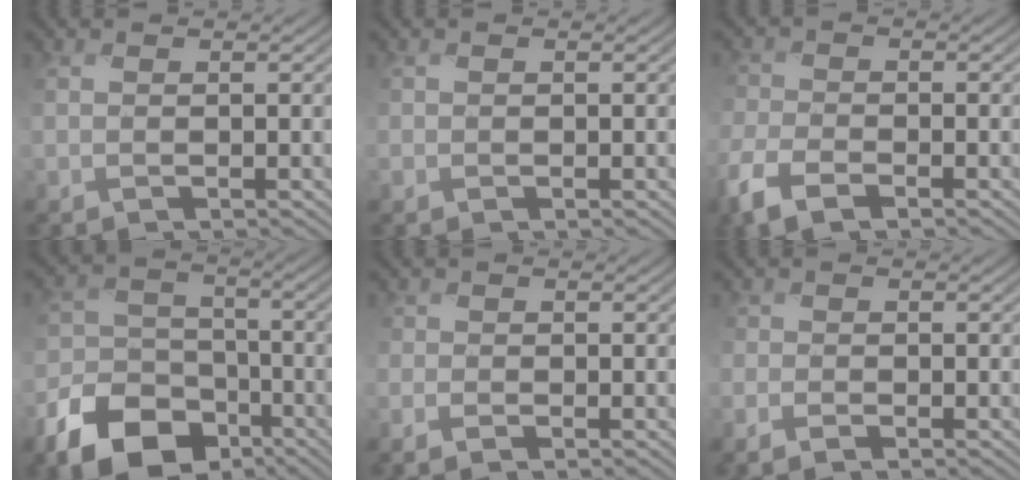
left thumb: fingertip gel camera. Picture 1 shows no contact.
{"total": 0.9, "force": [0.0, 0.9, 0.0], "torque": [0.001, -0.003, -0.005]}
{"total": 6.3, "force": [-4.0, 3.1, 3.8], "torque": [-0.092, -0.012, -0.090]}
{"total": 12.1, "force": [-7.3, 7.7, 5.8], "torque": [-0.134, -0.019, -0.141]}
{"total": 2.4, "force": [-1.4, 1.6, 1.1], "torque": [-0.027, -0.007, -0.035]}
{"total": 2.6, "force": [-1.7, 1.5, 1.3], "torque": [-0.029, -0.006, -0.039]}